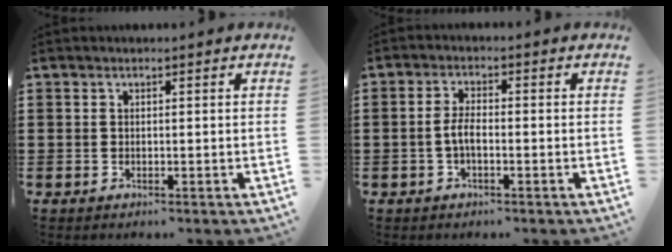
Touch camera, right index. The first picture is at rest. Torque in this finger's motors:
{"motor_torque": [0.61, 0.09, 0.32, 0.08]}